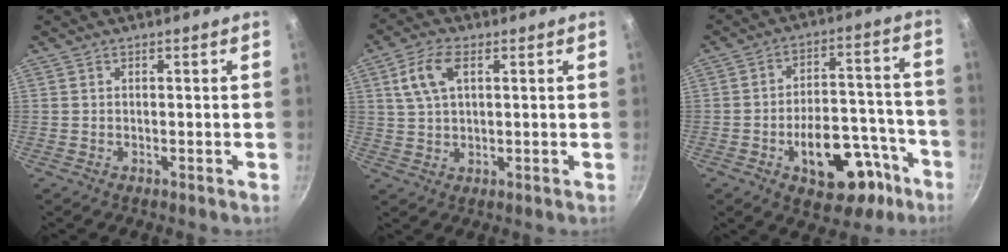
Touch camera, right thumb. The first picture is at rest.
{"total": 7.4, "force": [2.5, 4.0, 5.8], "torque": [-0.110, 0.007, 0.045]}
{"total": 18.0, "force": [-8.3, 10.1, 12.3], "torque": [-0.128, 0.067, -0.104]}